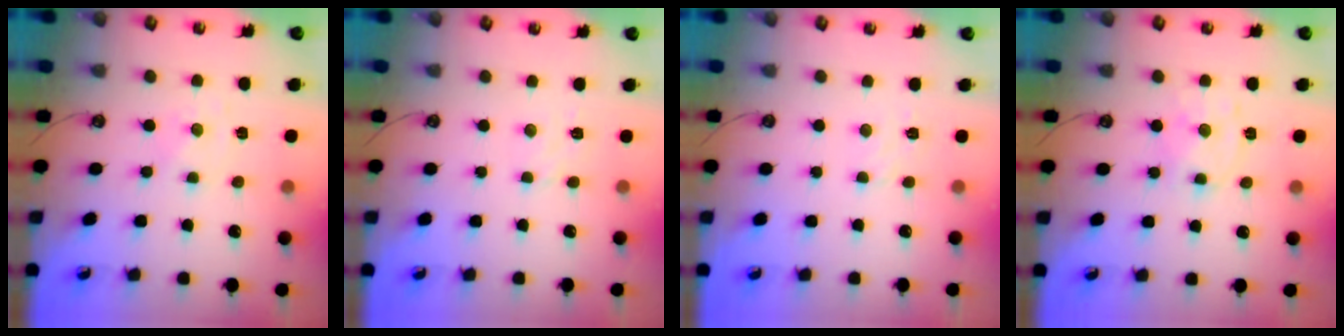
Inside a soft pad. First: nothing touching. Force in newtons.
{"total": 2.5, "press": 2.4, "slide": 0.5}
{"total": 3.6, "press": 3.5, "slide": 0.6}
{"total": 5.7, "press": 5.7, "slide": 0.4}